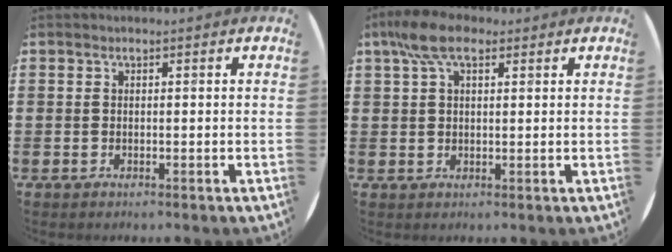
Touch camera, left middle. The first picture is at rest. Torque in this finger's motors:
{"motor_torque": [1.22, -0.92, 0.42, 0.17]}